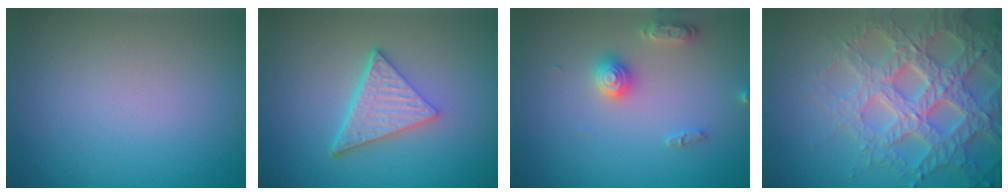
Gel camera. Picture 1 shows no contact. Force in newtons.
{"total": 4.9, "press": 3.5, "slide": 3.4}
{"total": 2.8, "press": 2.8, "slide": 0.3}
{"total": 7.0, "press": 6.8, "slide": 1.7}